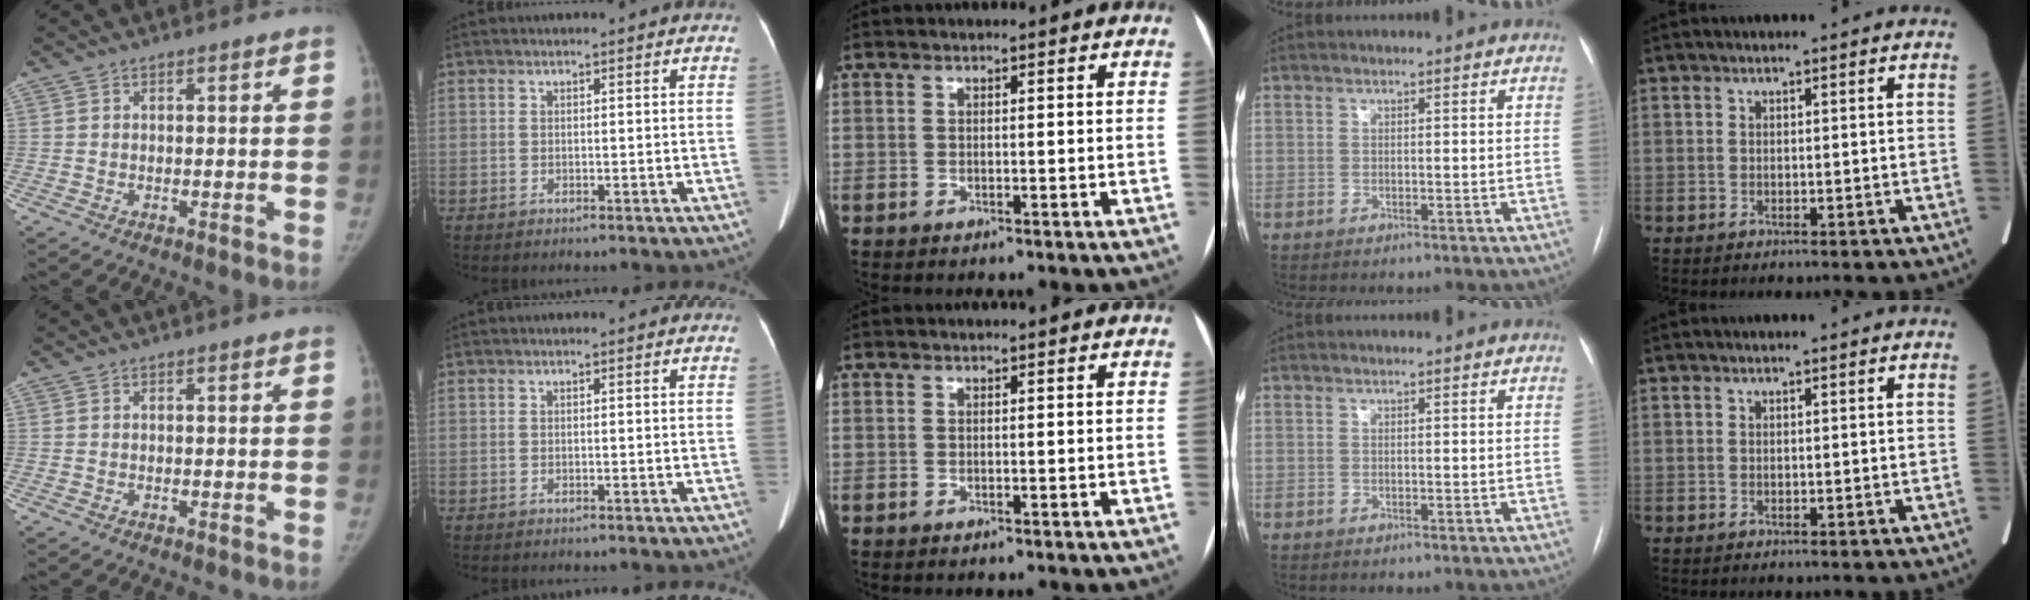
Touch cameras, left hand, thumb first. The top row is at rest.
{}